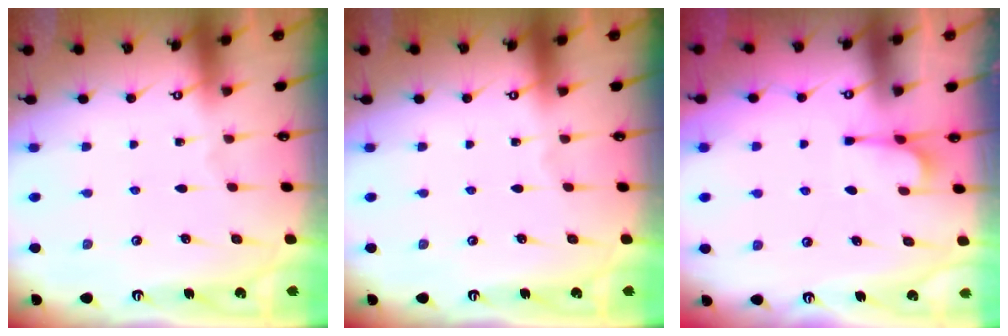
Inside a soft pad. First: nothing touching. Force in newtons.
{"total": 0.0}
{"total": 1.1, "press": 0.2, "slide": 1.1}